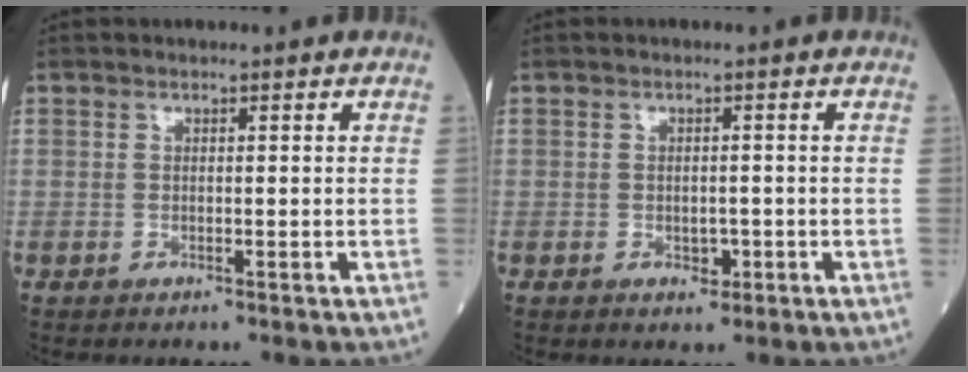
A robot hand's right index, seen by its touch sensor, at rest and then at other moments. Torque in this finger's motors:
{"motor_torque": [-0.11, 0.04, 0.02, 0.00]}